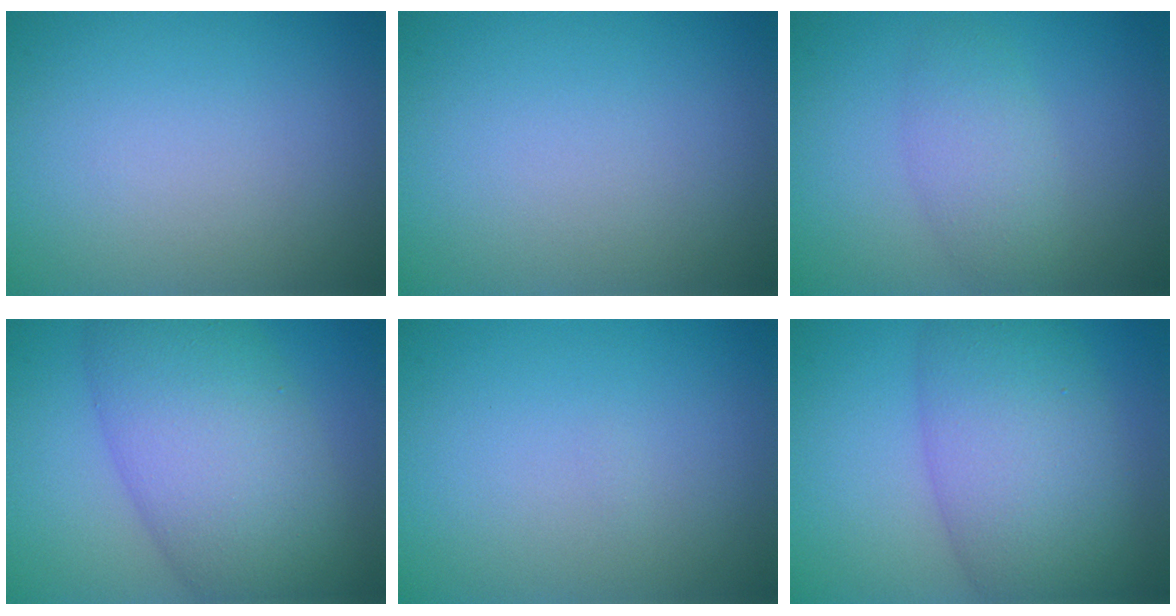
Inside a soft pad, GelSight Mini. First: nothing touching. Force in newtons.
{"total": 0.0}
{"total": 2.9, "press": 2.9, "slide": 0.1}
{"total": 10.1, "press": 10.1, "slide": 0.4}
{"total": 0.0}
{"total": 8.6, "press": 8.6, "slide": 0.2}